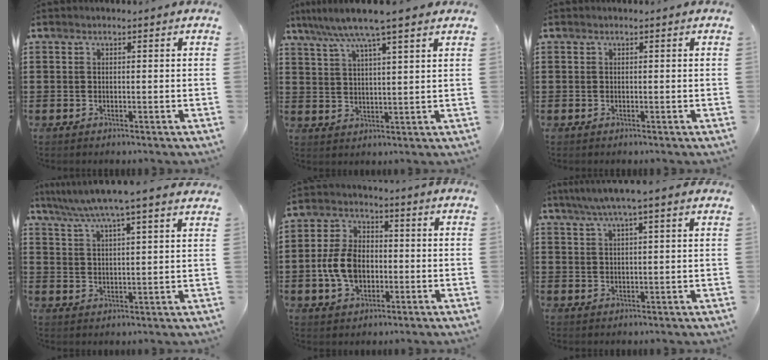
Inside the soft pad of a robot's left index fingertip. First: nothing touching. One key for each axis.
{"total": 7.4, "fx": 5.8, "fy": -0.1, "fz": 4.5, "tx": -0.105, "ty": -0.016, "tz": 0.101}
{"total": 0.0}
{"total": 6.2, "fx": 5.3, "fy": -0.5, "fz": 3.3, "tx": -0.080, "ty": -0.024, "tz": 0.090}
{"total": 7.9, "fx": -1.4, "fy": 5.4, "fz": 5.6, "tx": -0.138, "ty": 0.006, "tz": -0.033}
{"total": 4.1, "fx": 3.0, "fy": -0.2, "fz": 2.8, "tx": -0.060, "ty": -0.001, "tz": 0.053}